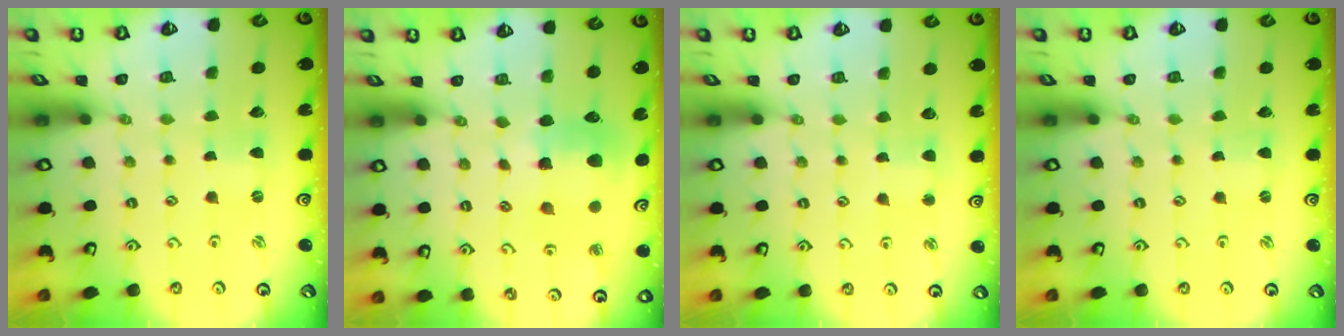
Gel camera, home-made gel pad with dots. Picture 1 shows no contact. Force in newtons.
{"total": 11.0, "press": 10.9, "slide": 1.2}
{"total": 2.5, "press": 2.4, "slide": 0.4}
{"total": 0.0}